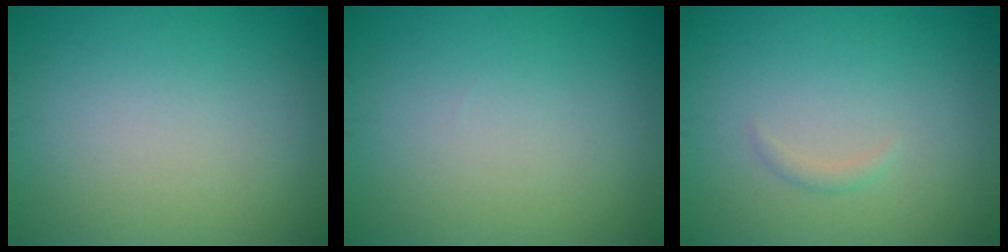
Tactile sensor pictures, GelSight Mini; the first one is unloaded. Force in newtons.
{"total": 0.0}
{"total": 0.7, "press": 0.7, "slide": 0.0}